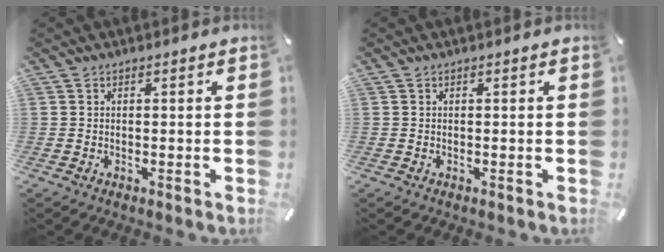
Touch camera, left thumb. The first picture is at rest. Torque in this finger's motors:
{"motor_torque": [0.00, 0.00, -0.05, 0.05, -0.01]}